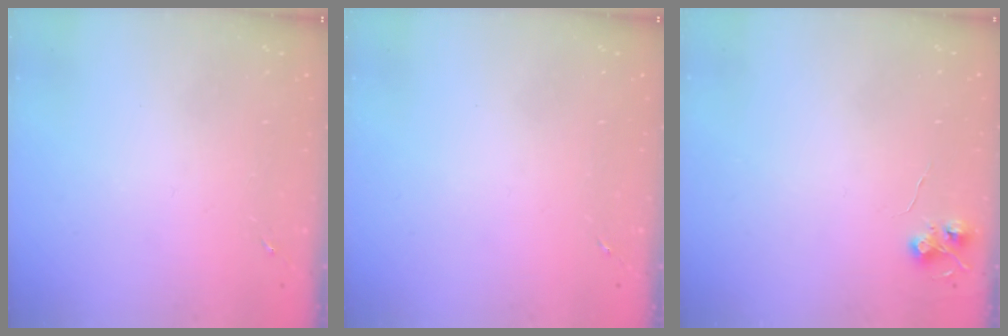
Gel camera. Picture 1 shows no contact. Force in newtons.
{"total": 0.0}
{"total": 5.5, "press": 5.5, "slide": 0.5}